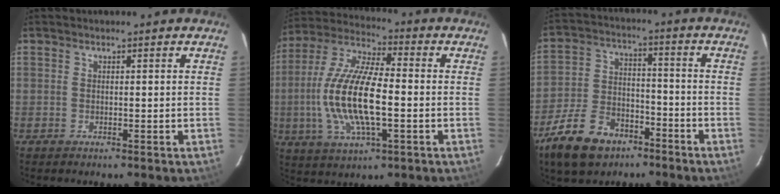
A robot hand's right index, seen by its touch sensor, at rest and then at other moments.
{"total": 17.2, "force": [-2.4, 5.9, 16.0], "torque": [-0.324, 0.000, -0.047]}
{"total": 14.9, "force": [-9.7, 8.7, 7.3], "torque": [-0.176, 0.005, -0.162]}